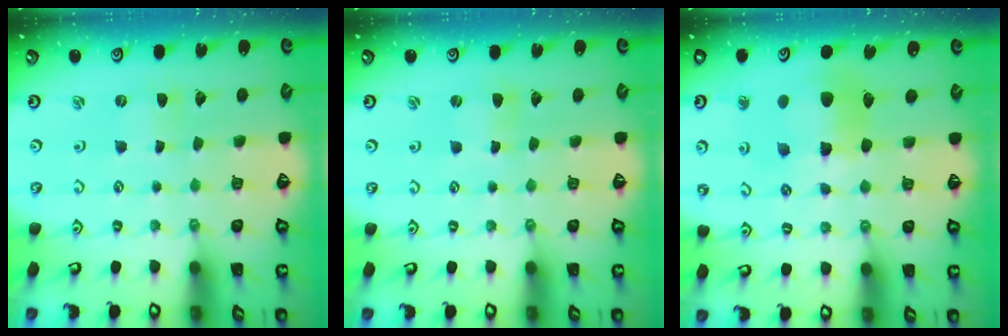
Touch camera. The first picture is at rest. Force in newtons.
{"total": 0.9, "press": 0.9, "slide": 0.2}
{"total": 11.0, "press": 10.9, "slide": 1.4}